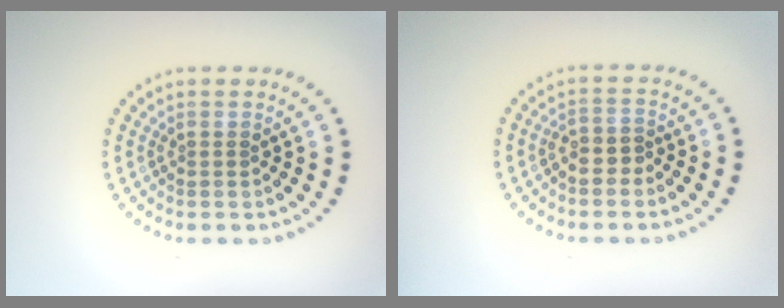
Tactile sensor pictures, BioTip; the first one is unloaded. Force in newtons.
{"total": 1.4, "press": 1.2, "slide": 0.7}